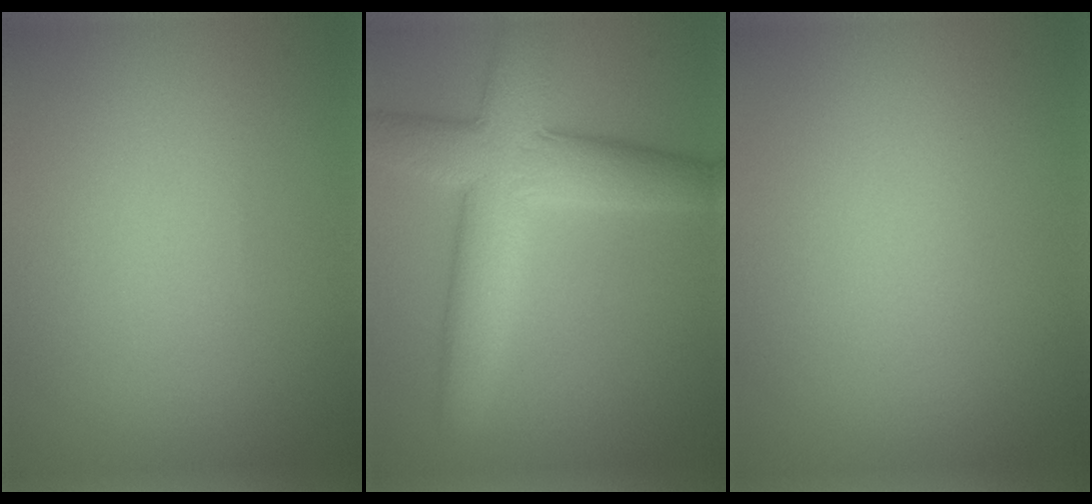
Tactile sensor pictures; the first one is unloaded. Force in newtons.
{"total": 8.1, "press": 8.1, "slide": 0.6}
{"total": 0.0}